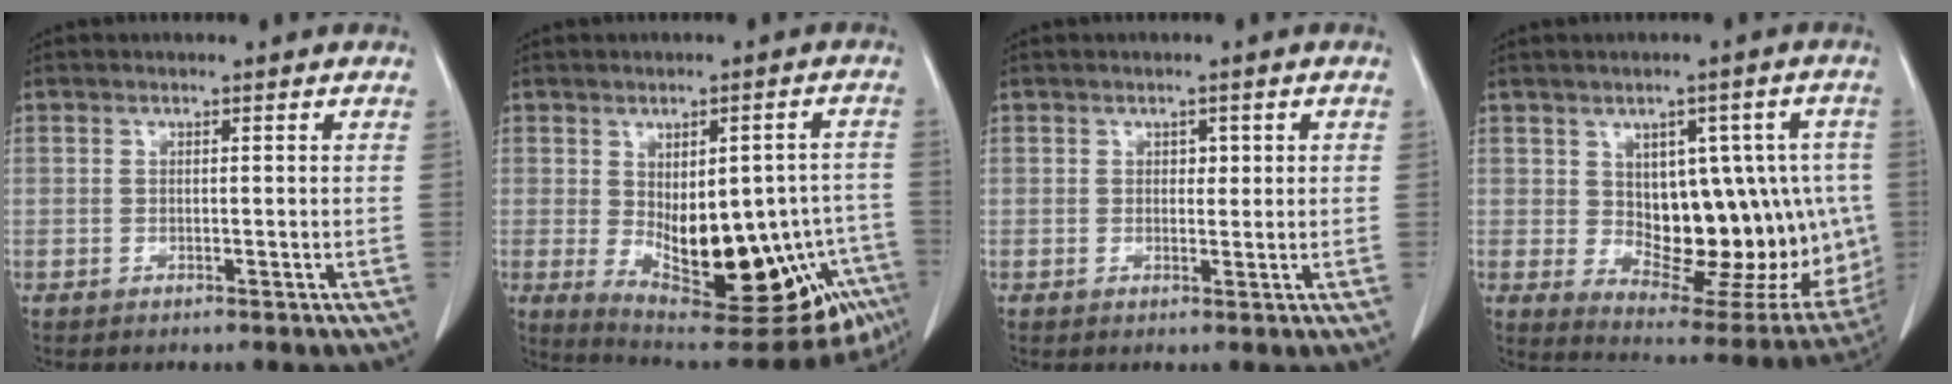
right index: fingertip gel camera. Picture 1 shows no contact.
{"total": 22.6, "force": [-7.6, 8.7, 19.4], "torque": [-0.224, 0.002, -0.079]}
{"total": 1.7, "force": [0.5, 1.0, 1.2], "torque": [-0.013, -0.001, 0.007]}
{"total": 18.4, "force": [0.0, 9.1, 15.9], "torque": [-0.182, 0.013, 0.029]}